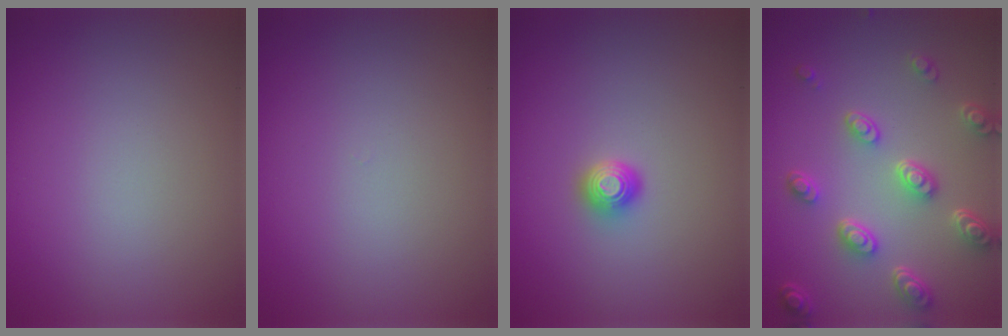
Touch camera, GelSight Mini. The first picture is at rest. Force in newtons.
{"total": 0.0}
{"total": 1.4, "press": 1.2, "slide": 0.7}
{"total": 5.0, "press": 3.7, "slide": 3.3}